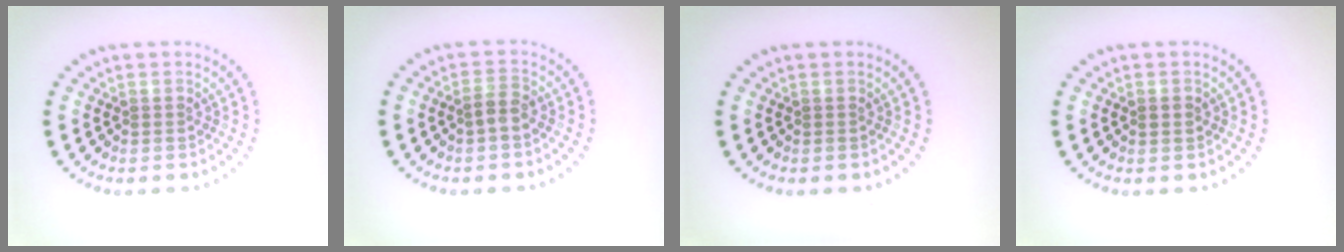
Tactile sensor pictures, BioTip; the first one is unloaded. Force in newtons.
{"total": 1.5, "press": 1.3, "slide": 0.7}
{"total": 0.0}
{"total": 1.1, "press": 1.1, "slide": 0.1}